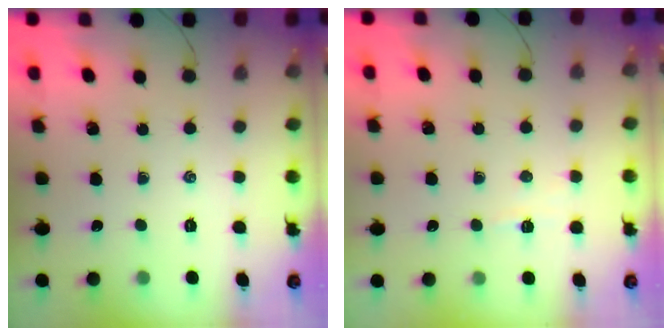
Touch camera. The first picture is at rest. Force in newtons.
{"total": 2.8, "press": 2.7, "slide": 0.9}